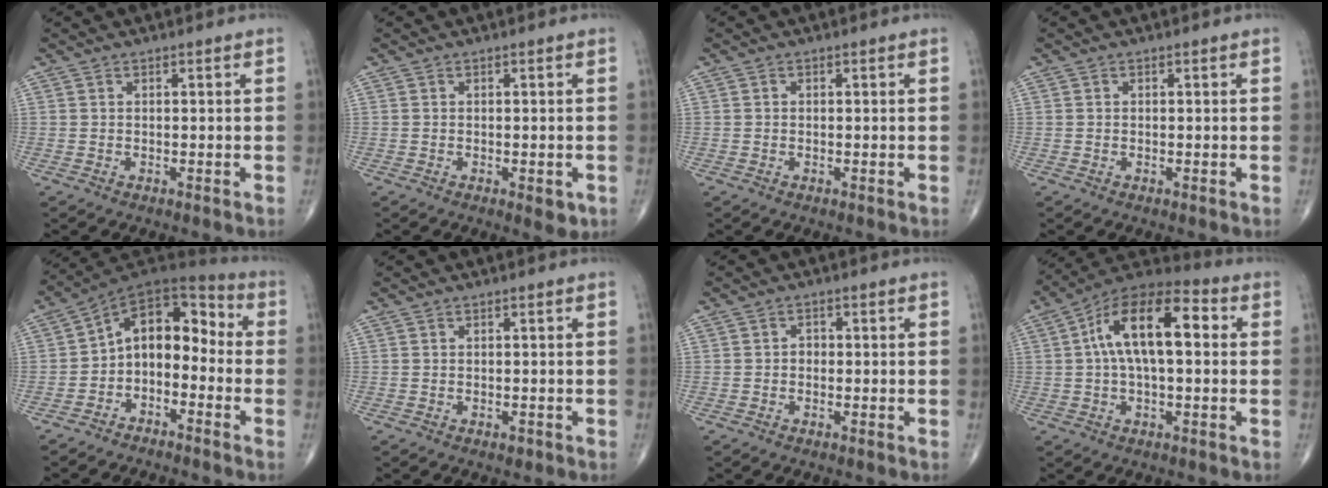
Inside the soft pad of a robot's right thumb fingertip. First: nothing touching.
{"total": 2.5, "force": [-0.8, 1.1, 2.1], "torque": [-0.017, -0.003, -0.006]}
{"total": 0.0}
{"total": 0.0}
{"total": 11.9, "force": [-2.7, 7.8, 8.6], "torque": [-0.101, 0.071, -0.062]}
{"total": 0.7, "force": [-0.4, 0.4, 0.4], "torque": [-0.005, -0.001, -0.004]}
{"total": 1.2, "force": [-0.3, 1.0, 0.7], "torque": [-0.001, 0.004, -0.010]}
{"total": 15.5, "force": [2.4, 7.2, 13.6], "torque": [-0.230, 0.039, 0.031]}